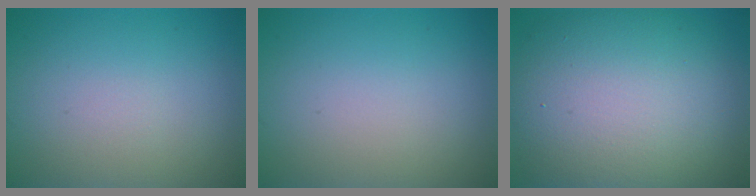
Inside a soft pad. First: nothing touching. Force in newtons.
{"total": 0.0}
{"total": 13.8, "press": 13.8, "slide": 1.0}